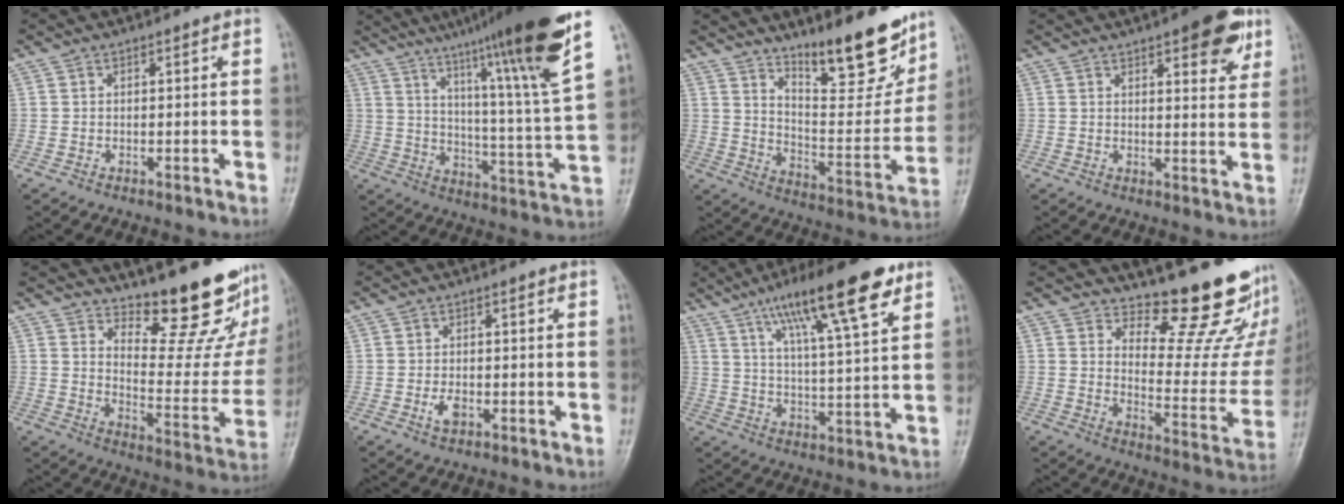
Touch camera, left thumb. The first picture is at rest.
{"total": 23.8, "force": [15.8, 0.7, 17.8], "torque": [-0.250, -0.068, 0.235]}
{"total": 19.1, "force": [14.1, 5.5, 11.7], "torque": [-0.124, -0.102, 0.224]}
{"total": 10.2, "force": [5.7, 3.5, 7.7], "torque": [-0.069, -0.022, 0.070]}
{"total": 19.1, "force": [15.8, 5.3, 9.3], "torque": [-0.078, -0.145, 0.214]}
{"total": 2.6, "force": [-0.9, 1.5, 1.9], "torque": [-0.034, 0.000, -0.017]}
{"total": 18.2, "force": [10.5, 4.0, 14.4], "torque": [-0.215, -0.026, 0.173]}
{"total": 17.1, "force": [15.1, 4.5, 6.8], "torque": [-0.038, -0.163, 0.196]}